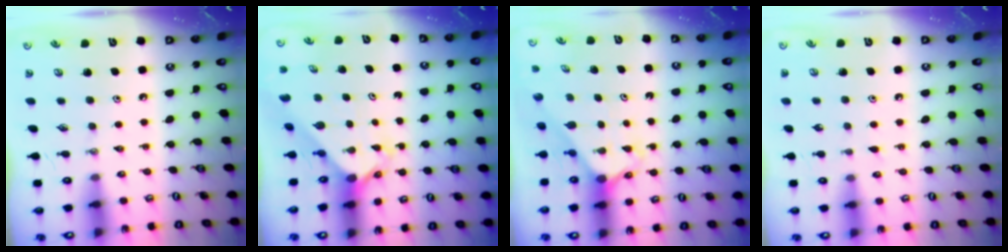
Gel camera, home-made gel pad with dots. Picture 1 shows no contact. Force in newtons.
{"total": 2.4, "press": 2.4, "slide": 0.2}
{"total": 2.4, "press": 2.4, "slide": 0.3}
{"total": 4.7, "press": 4.6, "slide": 0.5}